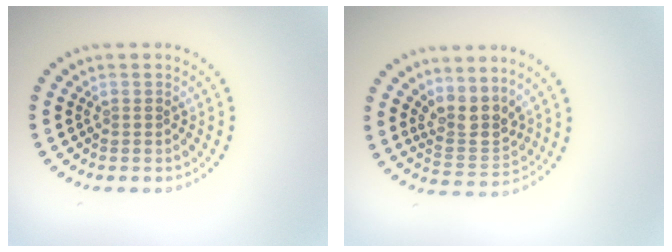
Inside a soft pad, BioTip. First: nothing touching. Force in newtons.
{"total": 3.2, "press": 2.6, "slide": 1.9}